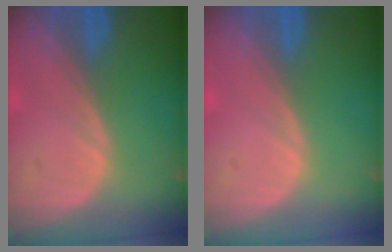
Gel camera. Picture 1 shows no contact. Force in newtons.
{"total": 0.0}